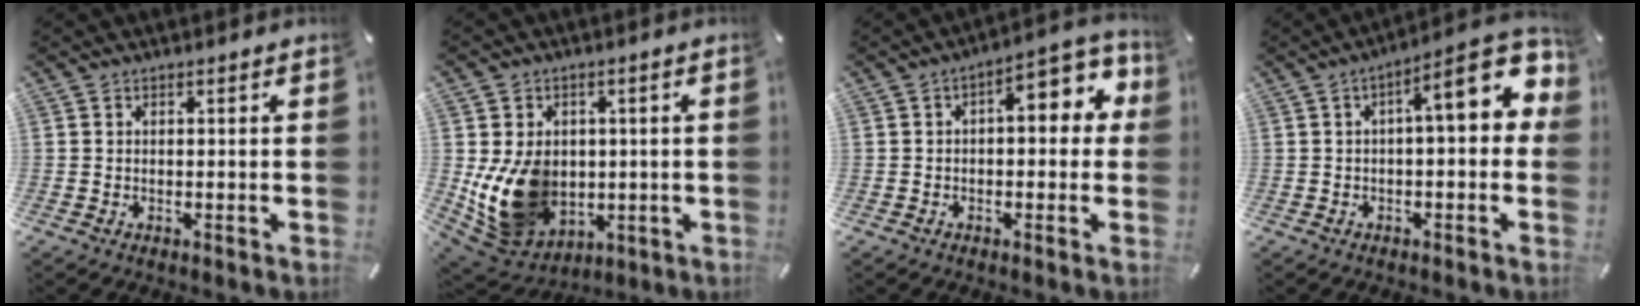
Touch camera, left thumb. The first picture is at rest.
{"total": 14.0, "force": [-0.6, 11.6, 7.7], "torque": [-0.162, -0.011, -0.003]}
{"total": 10.0, "force": [2.0, 4.8, 8.5], "torque": [-0.113, -0.014, 0.027]}
{"total": 13.6, "force": [3.7, 4.4, 12.3], "torque": [-0.161, -0.027, 0.052]}